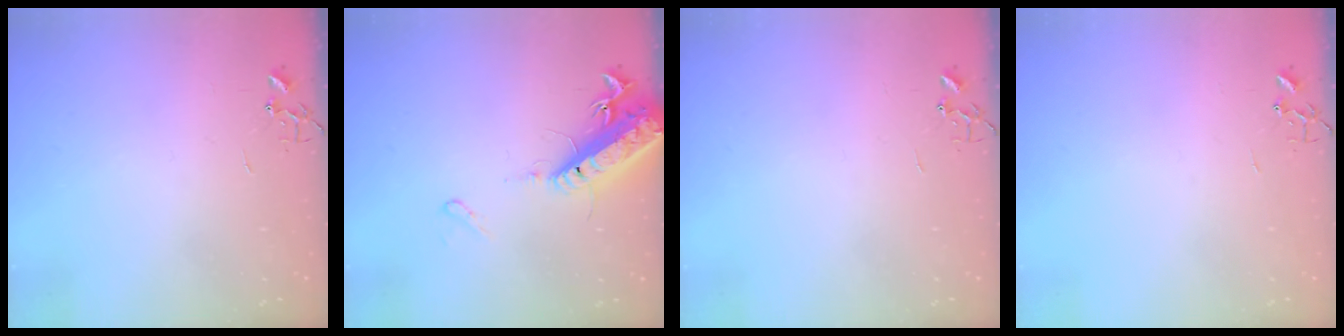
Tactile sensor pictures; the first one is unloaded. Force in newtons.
{"total": 16.9, "press": 16.5, "slide": 3.9}
{"total": 0.0}
{"total": 0.0}